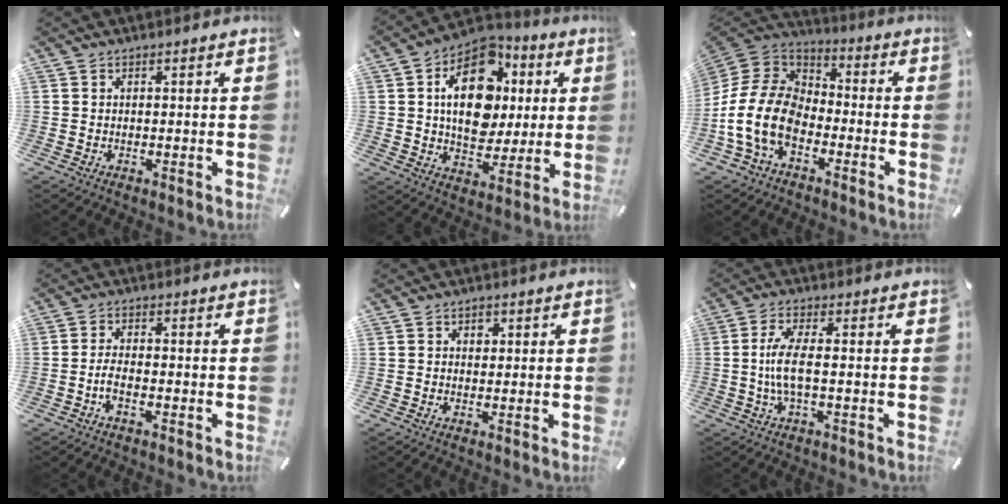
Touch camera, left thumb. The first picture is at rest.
{"total": 18.5, "force": [3.6, 13.2, 12.5], "torque": [-0.198, -0.002, 0.067]}
{"total": 15.0, "force": [-6.5, 10.2, 8.9], "torque": [-0.206, 0.028, -0.123]}
{"total": 3.5, "force": [-1.4, 1.3, 2.9], "torque": [-0.062, 0.003, -0.029]}
{"total": 1.5, "force": [0.4, 1.3, 0.6], "torque": [0.002, 0.000, 0.002]}
{"total": 7.1, "force": [-0.4, 1.7, 6.9], "torque": [-0.151, -0.011, -0.016]}